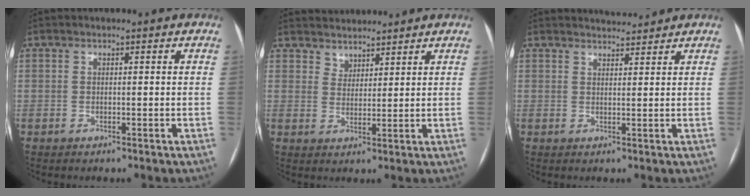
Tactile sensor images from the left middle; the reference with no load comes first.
{"total": 5.3, "force": [4.8, 2.1, 0.2], "torque": [0.001, 0.022, 0.082]}
{"total": 3.4, "force": [3.4, 0.2, 0.1], "torque": [-0.011, 0.011, 0.051]}